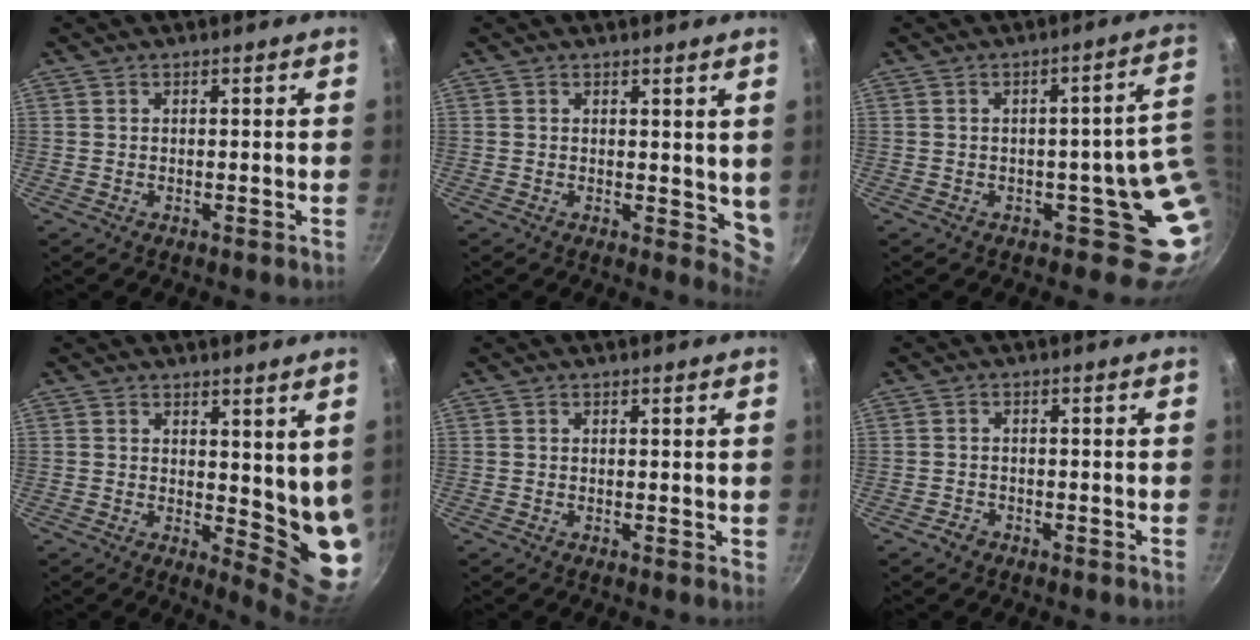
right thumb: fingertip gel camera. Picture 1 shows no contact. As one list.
[{"total": 5.2, "force": [1.8, 3.0, 3.8], "torque": [-0.034, -0.018, 0.026]}, {"total": 7.6, "force": [-0.4, 4.7, 6.0], "torque": [-0.019, 0.012, -0.001]}, {"total": 8.3, "force": [2.7, 3.7, 6.9], "torque": [-0.074, -0.037, 0.040]}, {"total": 0.7, "force": [0.2, 0.3, 0.6], "torque": [-0.003, 0.000, 0.002]}, {"total": 1.8, "force": [-1.3, 1.3, 0.4], "torque": [-0.003, 0.016, -0.021]}]